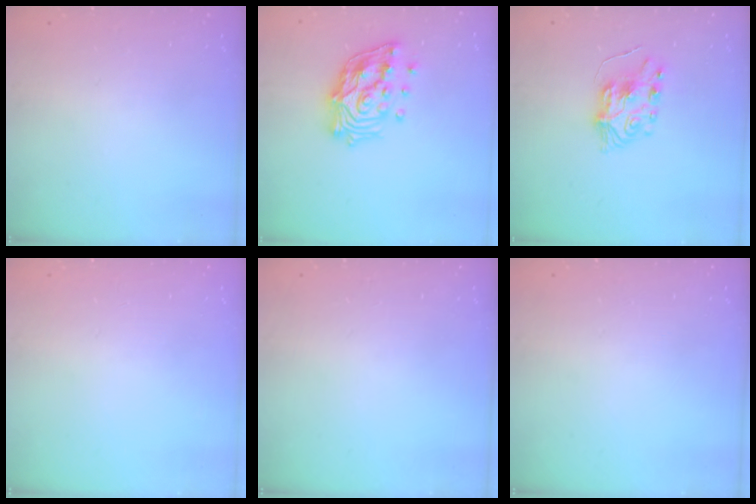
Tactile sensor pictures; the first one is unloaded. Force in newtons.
{"total": 16.8, "press": 16.6, "slide": 2.6}
{"total": 7.5, "press": 7.5, "slide": 0.8}
{"total": 0.0}
{"total": 0.0}
{"total": 0.0}